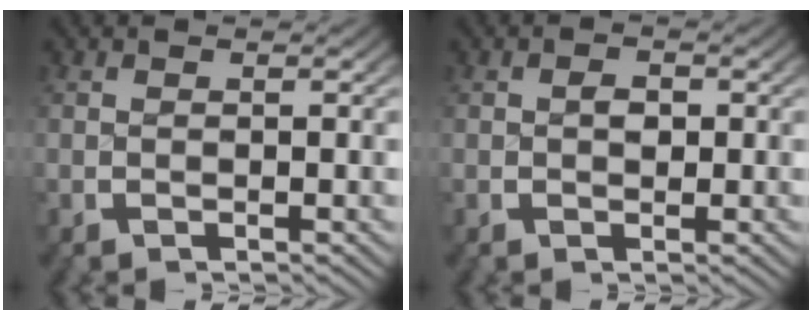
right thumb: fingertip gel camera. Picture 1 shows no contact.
{"total": 1.2, "force": [0.0, 0.9, 0.8], "torque": [-0.018, -0.005, 0.001]}